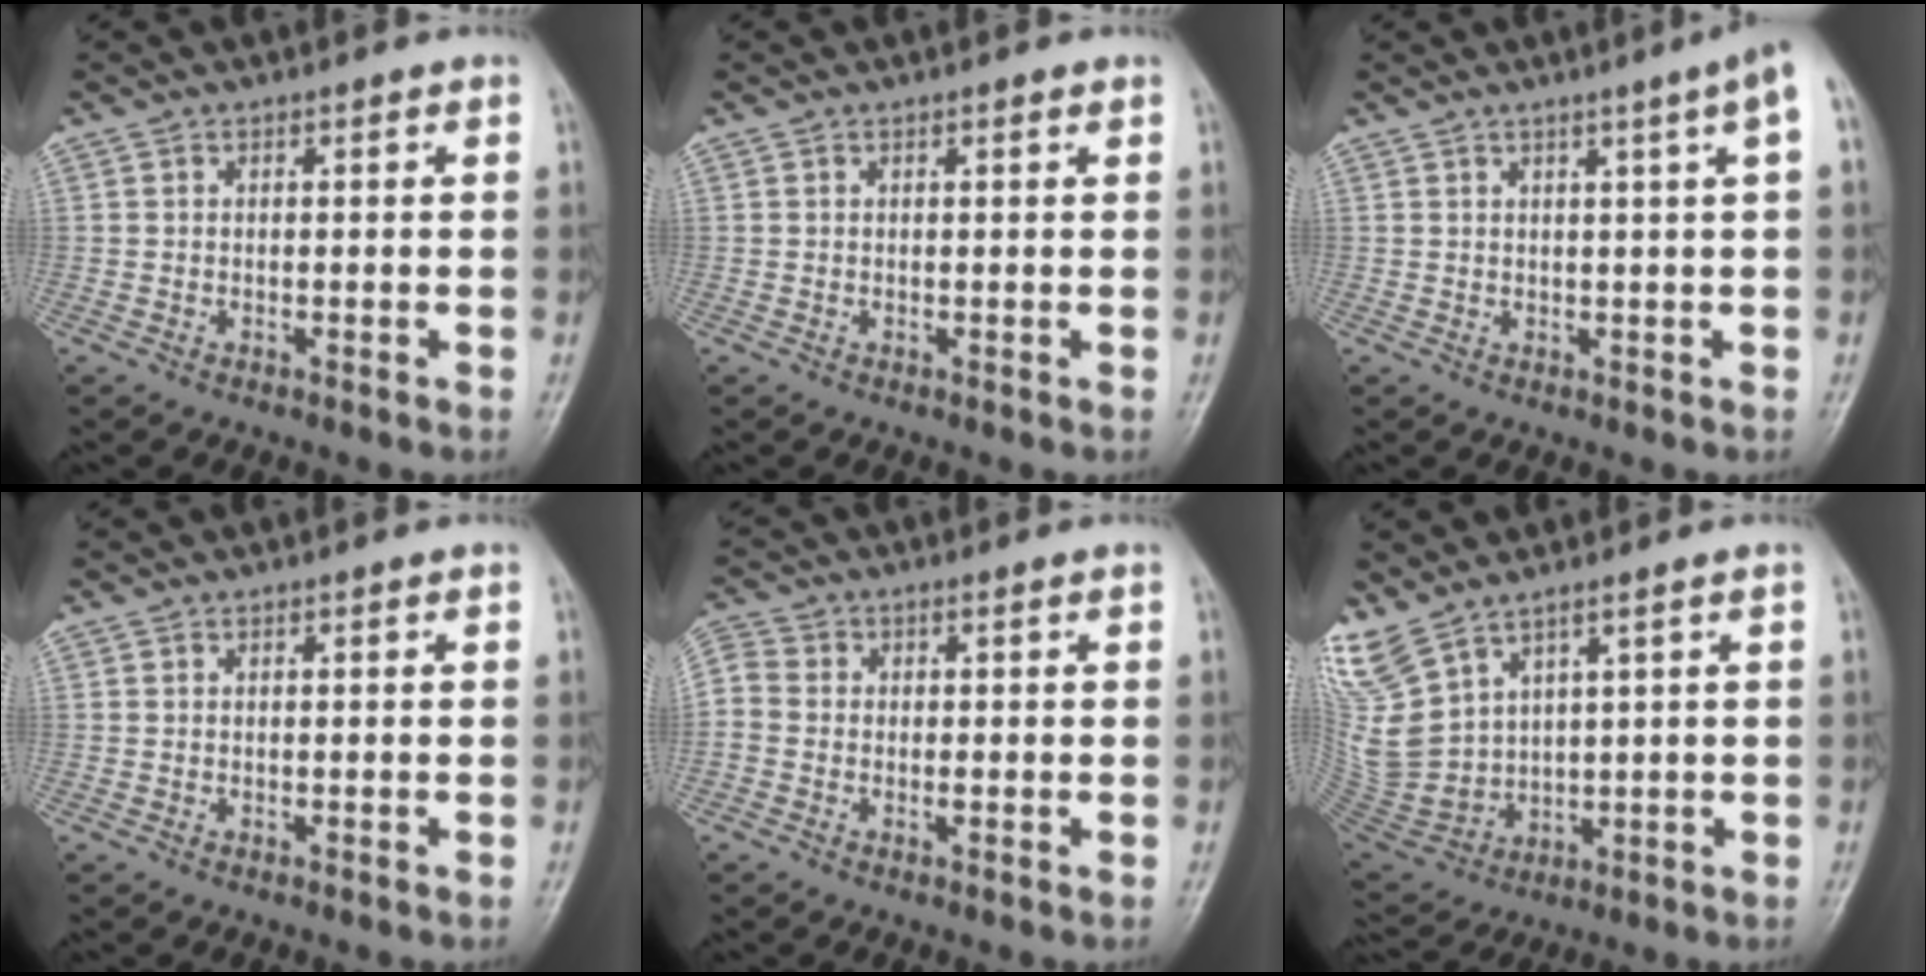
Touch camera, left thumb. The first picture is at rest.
{"total": 0.6, "force": [0.4, 0.1, 0.4], "torque": [-0.006, -0.001, 0.005]}
{"total": 5.1, "force": [2.0, -0.6, 4.6], "torque": [-0.063, -0.002, 0.028]}
{"total": 0.0}
{"total": 5.5, "force": [-0.5, 4.1, 3.6], "torque": [-0.077, 0.014, -0.022]}
{"total": 12.8, "force": [7.9, 6.5, 7.7], "torque": [-0.174, -0.037, 0.185]}